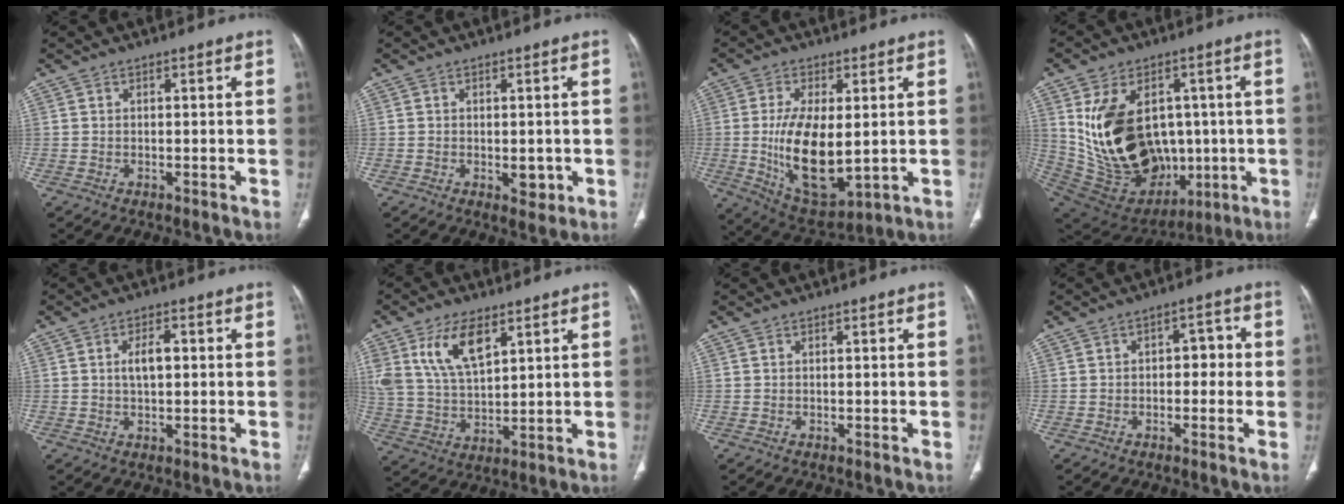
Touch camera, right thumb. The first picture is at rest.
{"total": 3.0, "force": [-0.6, 1.8, 2.3], "torque": [-0.017, -0.003, -0.002]}
{"total": 15.5, "force": [-0.4, 7.3, 13.7], "torque": [-0.237, -0.024, 0.012]}
{"total": 26.0, "force": [0.9, 17.8, 18.9], "torque": [-0.324, -0.001, 0.062]}
{"total": 4.1, "force": [0.5, 2.0, 3.5], "torque": [-0.064, 0.005, 0.010]}
{"total": 11.6, "force": [5.8, 5.7, 8.3], "torque": [-0.151, -0.021, 0.122]}
{"total": 0.0}
{"total": 4.5, "force": [-0.3, 2.9, 3.4], "torque": [-0.022, 0.020, -0.011]}